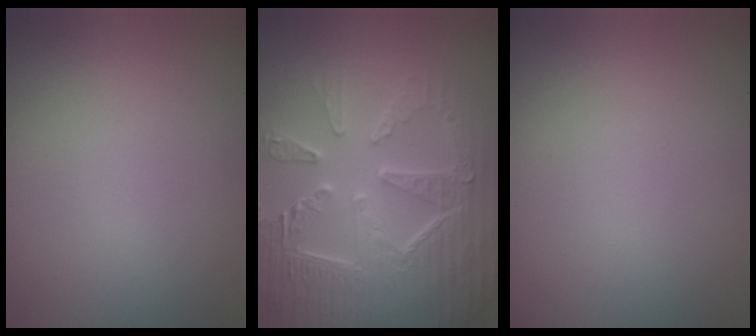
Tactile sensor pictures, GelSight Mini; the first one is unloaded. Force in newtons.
{"total": 9.8, "press": 6.6, "slide": 7.3}
{"total": 0.0}